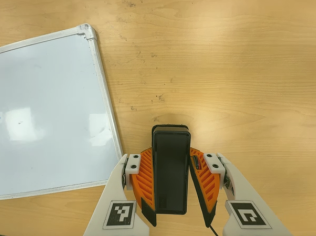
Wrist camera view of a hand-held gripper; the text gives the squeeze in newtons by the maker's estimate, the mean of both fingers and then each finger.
{"total": 5.9, "left": 4.4, "right": 7.5}